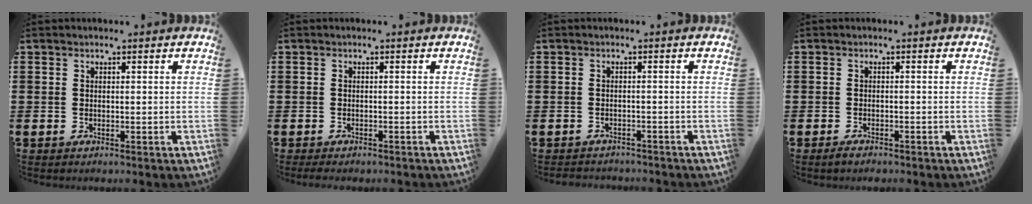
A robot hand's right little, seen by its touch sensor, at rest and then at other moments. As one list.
[{"total": 0.8, "force": [-0.7, 0.2, 0.4], "torque": [-0.008, -0.002, -0.014]}, {"total": 1.1, "force": [-1.1, 0.1, -0.2], "torque": [0.000, -0.001, -0.024]}, {"total": 1.1, "force": [-0.9, 0.3, 0.6], "torque": [-0.012, -0.001, -0.018]}]